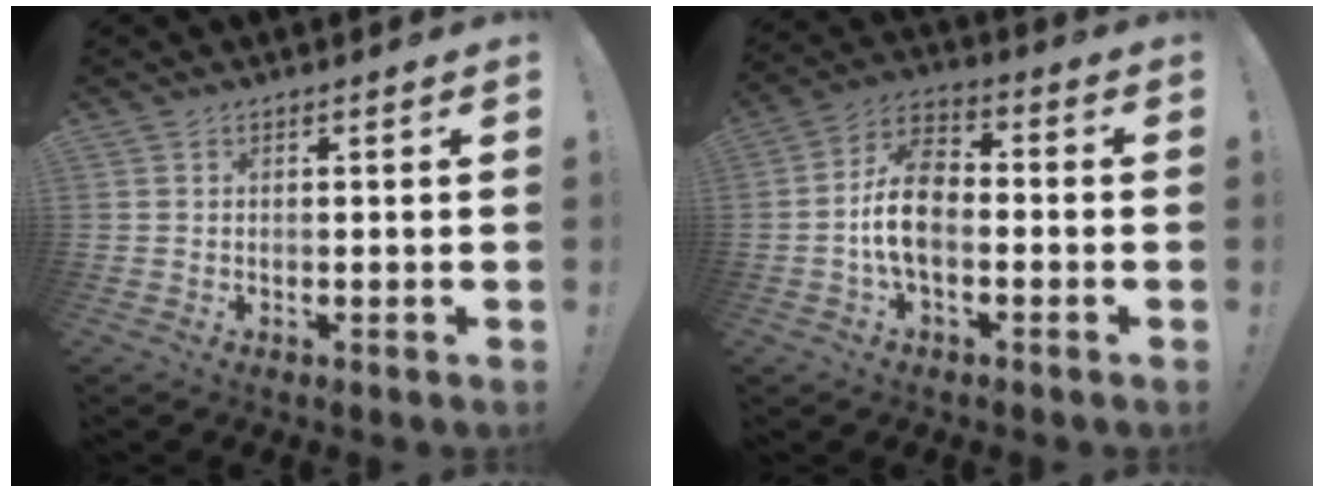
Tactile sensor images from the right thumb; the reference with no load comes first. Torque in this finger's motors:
{"motor_torque": [0.23, 0.43, 1.05, -0.35, 0.21]}